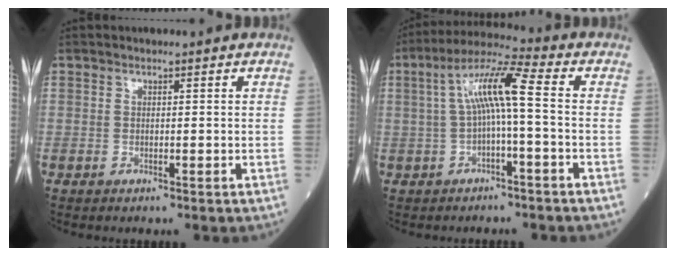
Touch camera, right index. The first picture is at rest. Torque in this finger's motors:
{"motor_torque": [0.81, 0.07, 0.65, 0.20]}